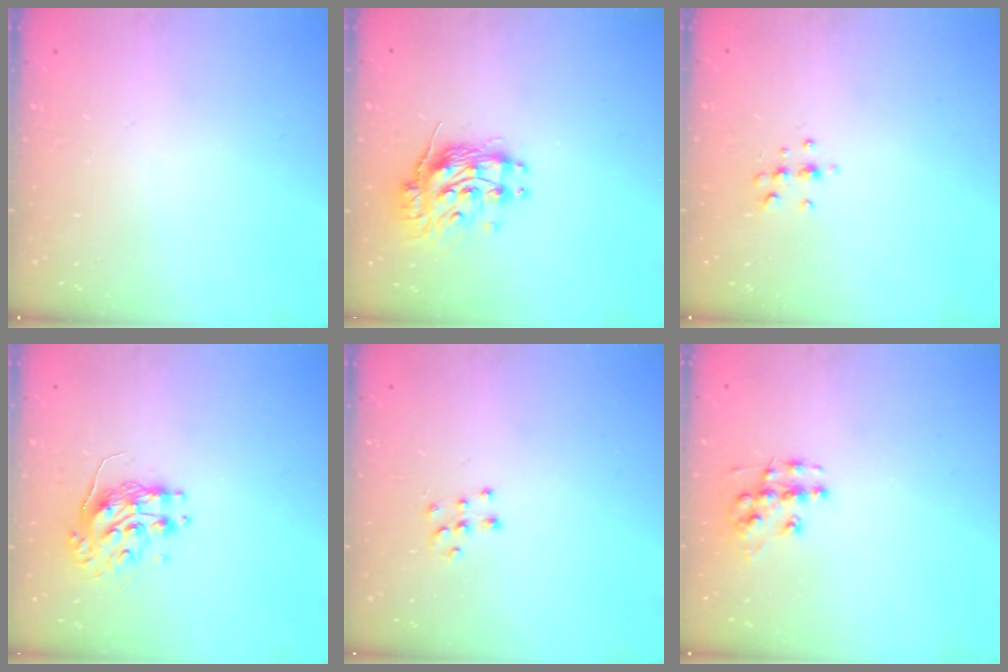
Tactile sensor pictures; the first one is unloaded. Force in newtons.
{"total": 11.0, "press": 10.9, "slide": 0.9}
{"total": 6.1, "press": 6.0, "slide": 0.7}
{"total": 9.2, "press": 9.2, "slide": 0.6}
{"total": 6.2, "press": 6.1, "slide": 0.9}
{"total": 8.8, "press": 8.8, "slide": 0.7}